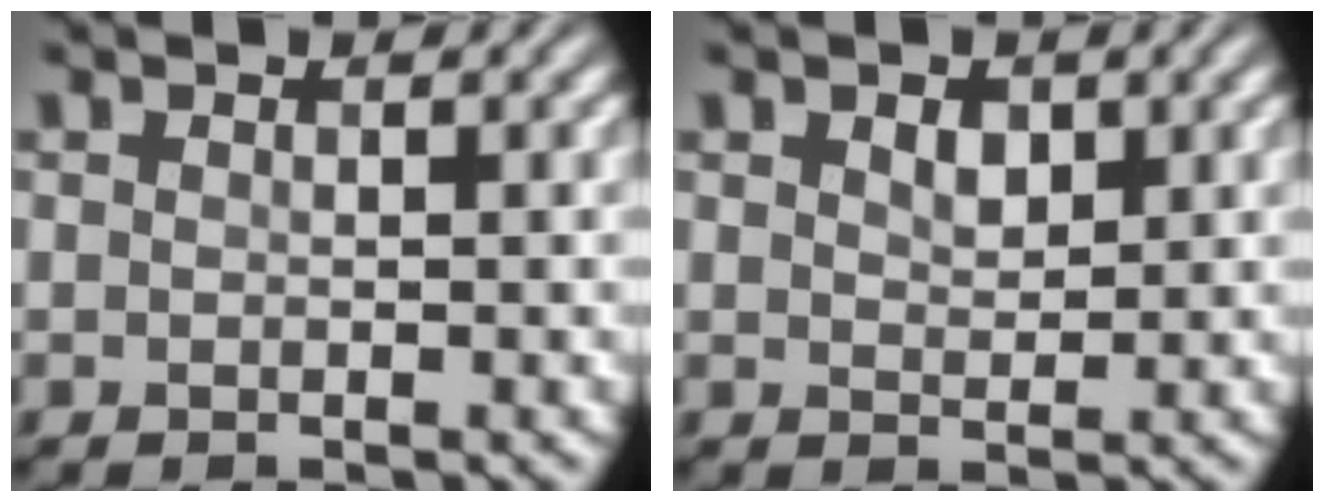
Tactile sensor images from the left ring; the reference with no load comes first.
{"total": 1.6, "force": [0.8, 1.0, 1.0], "torque": [-0.017, 0.000, 0.016]}